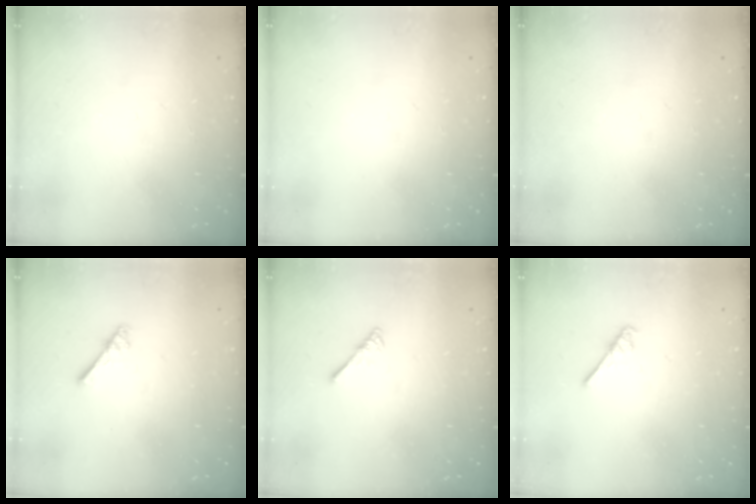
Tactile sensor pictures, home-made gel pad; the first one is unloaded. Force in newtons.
{"total": 0.0}
{"total": 0.0}
{"total": 2.4, "press": 2.4, "slide": 0.4}
{"total": 2.5, "press": 2.5, "slide": 0.4}
{"total": 2.6, "press": 2.6, "slide": 0.3}